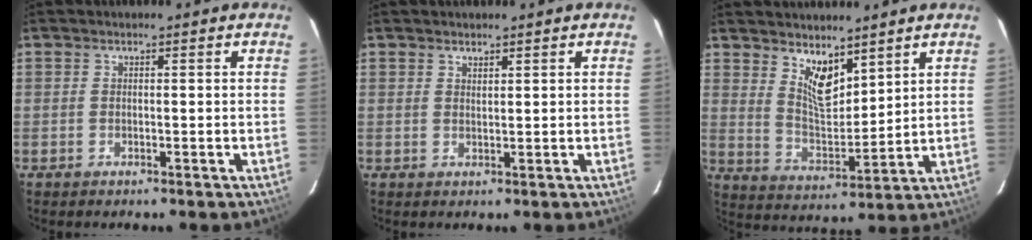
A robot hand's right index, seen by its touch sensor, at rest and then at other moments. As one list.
[{"total": 1.1, "force": [1.0, 0.3, 0.4], "torque": [-0.005, 0.000, 0.018]}, {"total": 8.1, "force": [5.7, 3.1, 4.8], "torque": [-0.079, -0.010, 0.110]}]